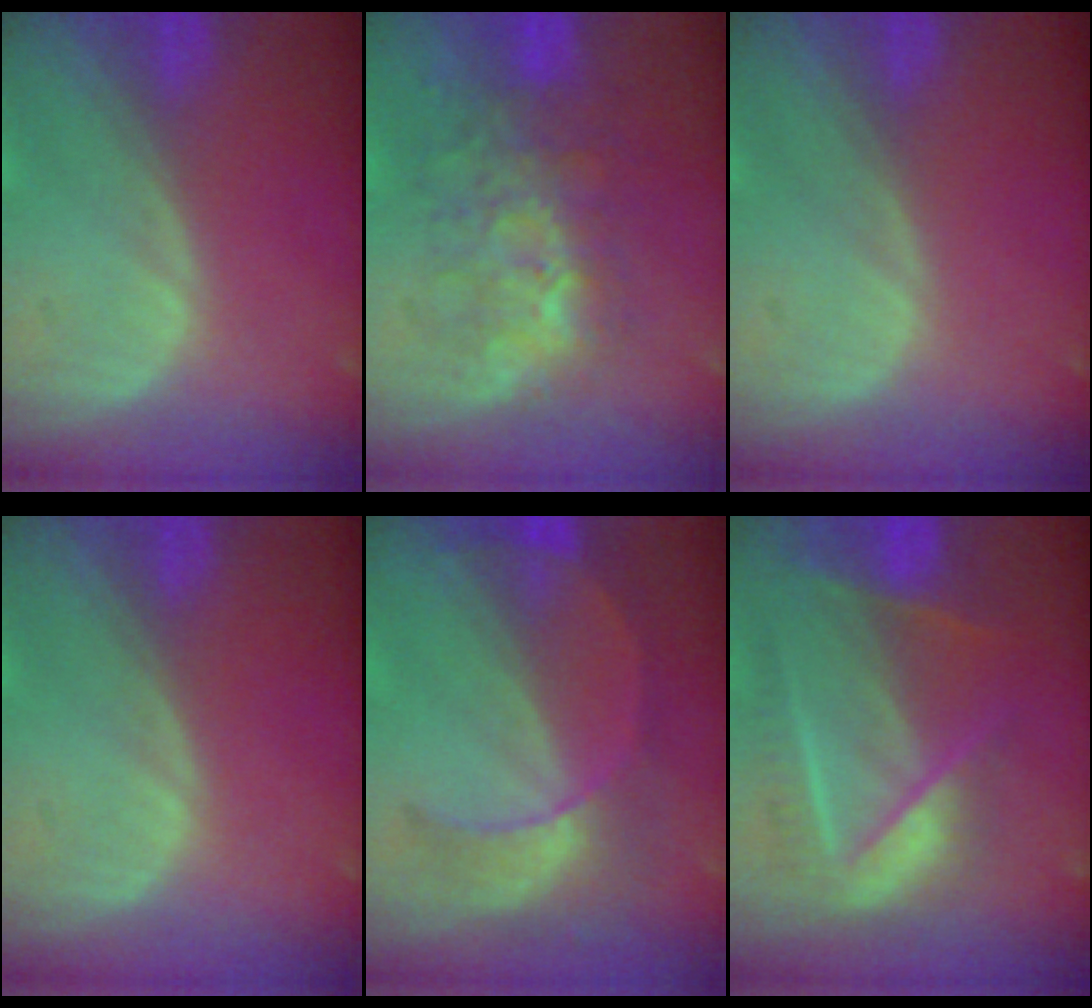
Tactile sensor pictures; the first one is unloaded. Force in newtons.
{"total": 8.2, "press": 8.0, "slide": 1.8}
{"total": 0.0}
{"total": 0.0}
{"total": 8.0, "press": 7.0, "slide": 3.8}
{"total": 8.2, "press": 7.8, "slide": 2.5}